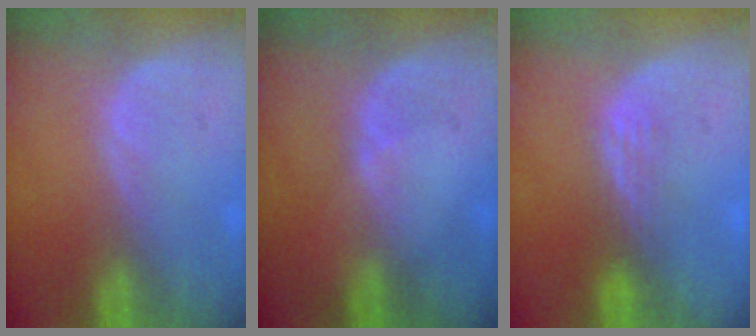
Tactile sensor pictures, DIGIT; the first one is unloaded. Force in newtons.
{"total": 1.4, "press": 0.9, "slide": 1.1}
{"total": 2.2, "press": 2.2, "slide": 0.2}